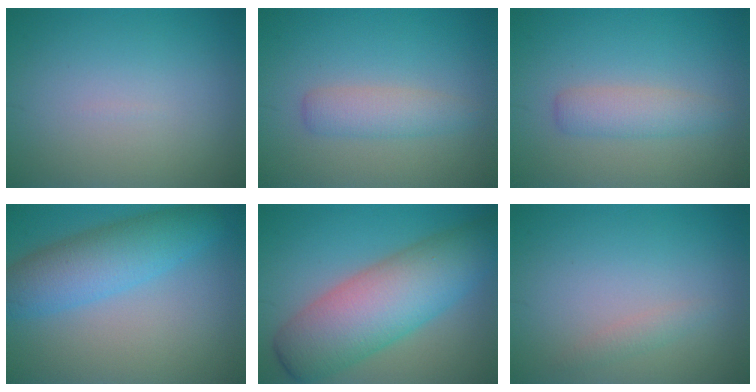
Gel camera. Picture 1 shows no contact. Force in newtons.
{"total": 2.5, "press": 2.5, "slide": 0.0}
{"total": 2.5, "press": 2.5, "slide": 0.0}
{"total": 6.0, "press": 6.0, "slide": 0.1}
{"total": 9.8, "press": 9.8, "slide": 0.1}
{"total": 1.0, "press": 1.0, "slide": 0.0}